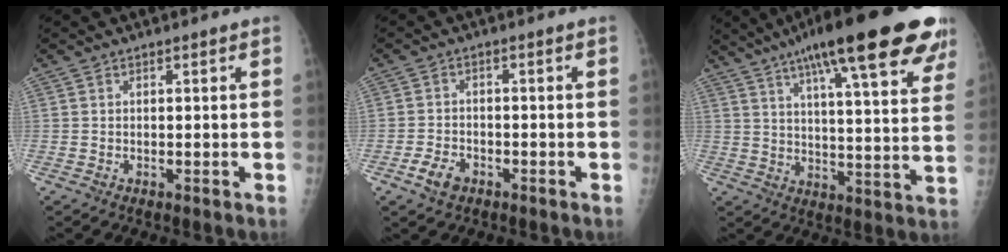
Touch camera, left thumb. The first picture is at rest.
{"total": 4.0, "force": [-2.3, 2.5, 2.1], "torque": [-0.037, 0.011, -0.039]}
{"total": 28.0, "force": [17.3, 5.9, 21.2], "torque": [-0.289, -0.022, 0.237]}